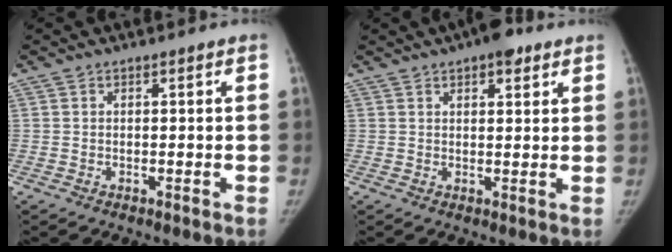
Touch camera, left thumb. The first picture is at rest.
{"total": 5.7, "force": [3.6, 2.4, 3.7], "torque": [-0.032, -0.011, 0.046]}